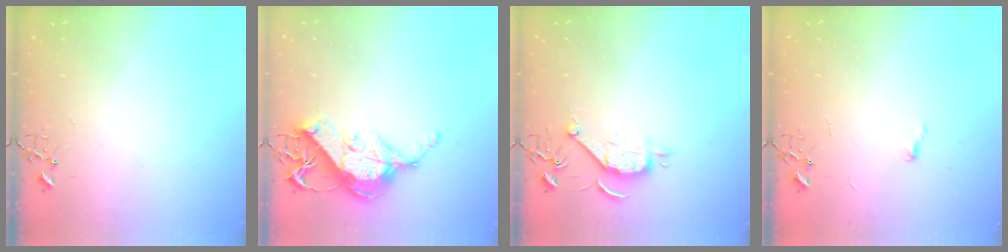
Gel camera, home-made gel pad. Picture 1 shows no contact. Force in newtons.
{"total": 15.3, "press": 15.1, "slide": 2.1}
{"total": 7.9, "press": 7.9, "slide": 0.9}
{"total": 3.4, "press": 3.4, "slide": 0.5}